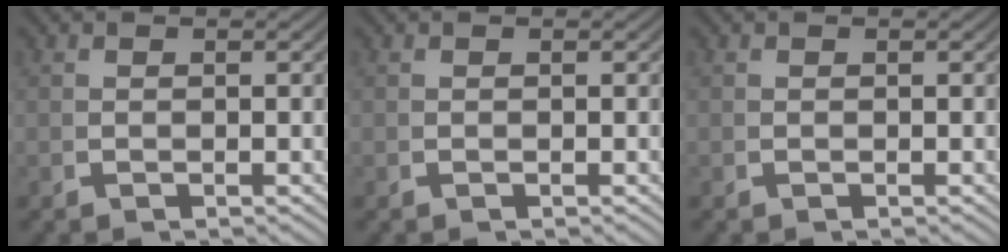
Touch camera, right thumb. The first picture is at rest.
{"total": 0.0}
{"total": 0.0}